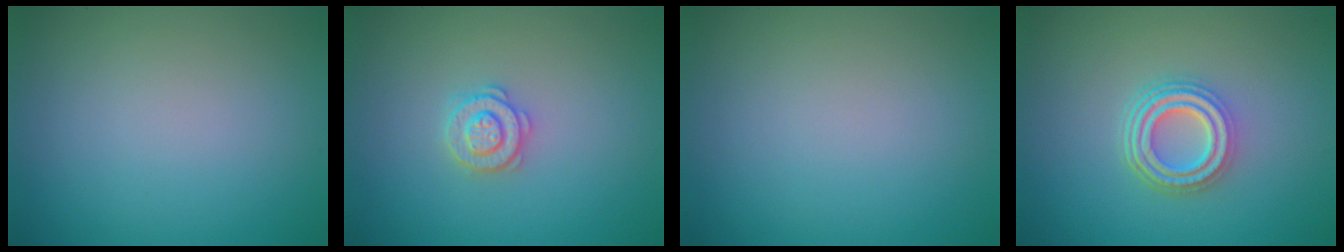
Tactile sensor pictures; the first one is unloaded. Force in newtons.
{"total": 2.6, "press": 2.5, "slide": 0.5}
{"total": 0.0}
{"total": 4.8, "press": 3.5, "slide": 3.3}